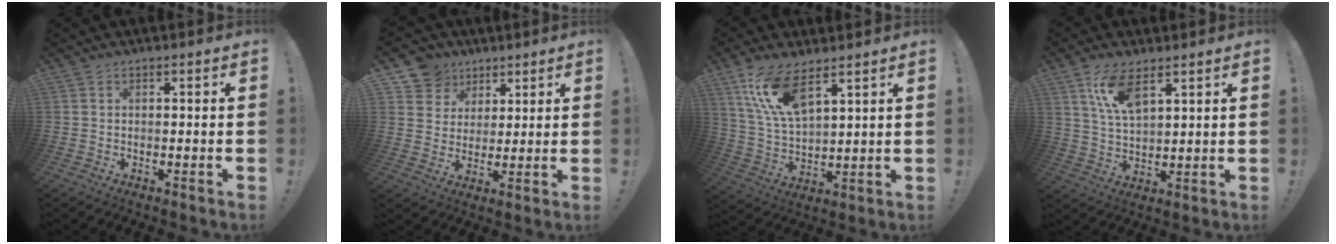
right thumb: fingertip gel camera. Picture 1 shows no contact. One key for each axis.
{"total": 9.0, "fx": 4.6, "fy": 7.6, "fz": 1.2, "tx": -0.015, "ty": -0.032, "tz": 0.095}
{"total": 12.8, "fx": 8.5, "fy": 4.2, "fz": 8.6, "tx": -0.177, "ty": -0.037, "tz": 0.154}
{"total": 9.8, "fx": 6.1, "fy": 3.5, "fz": 6.8, "tx": -0.128, "ty": -0.020, "tz": 0.112}